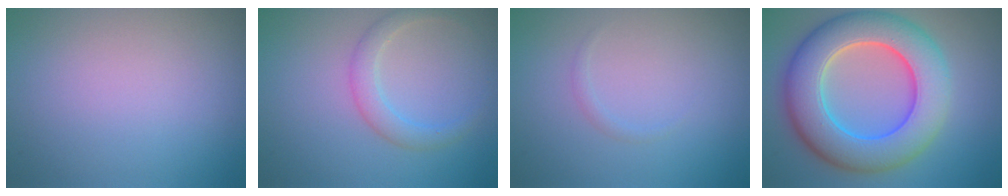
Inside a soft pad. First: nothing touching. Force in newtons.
{"total": 2.3, "press": 2.2, "slide": 0.3}
{"total": 0.6, "press": 0.6, "slide": 0.1}
{"total": 10.4, "press": 10.3, "slide": 0.7}